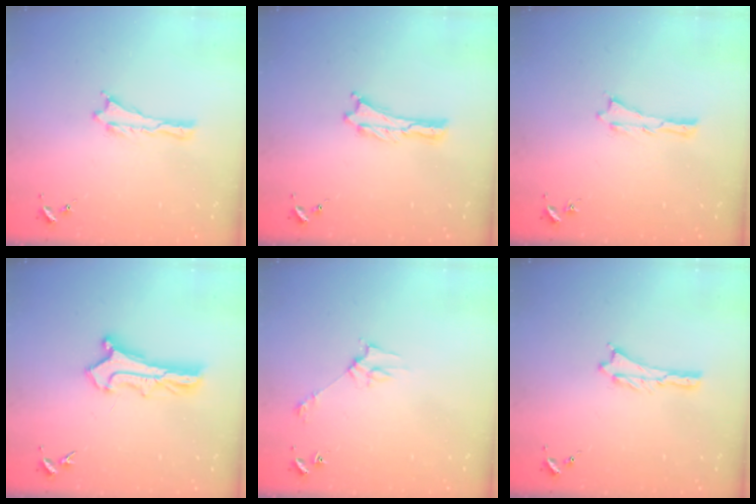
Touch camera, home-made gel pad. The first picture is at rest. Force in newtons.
{"total": 0.0}
{"total": 0.0}
{"total": 2.6, "press": 2.6, "slide": 0.2}
{"total": 2.8, "press": 2.8, "slide": 0.2}
{"total": 0.5, "press": 0.5, "slide": 0.2}